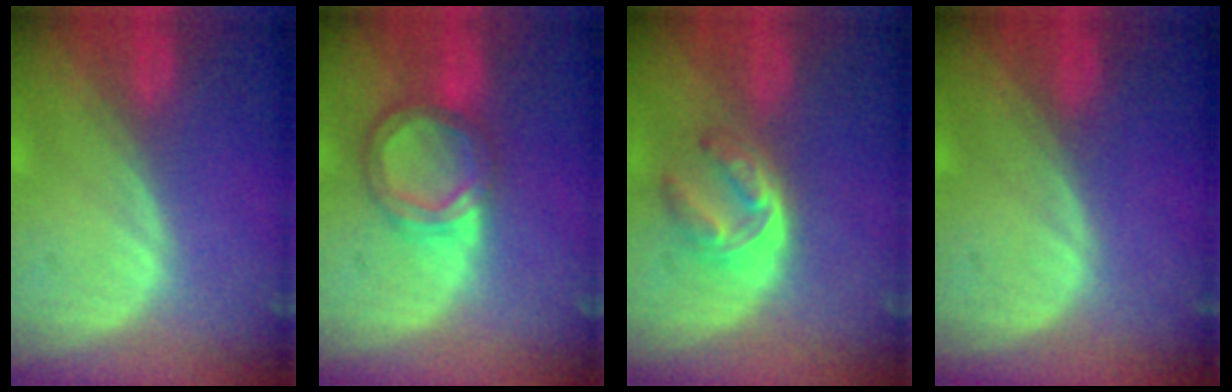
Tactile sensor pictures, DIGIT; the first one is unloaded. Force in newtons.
{"total": 6.3, "press": 5.9, "slide": 2.3}
{"total": 6.3, "press": 5.0, "slide": 3.8}
{"total": 0.0}